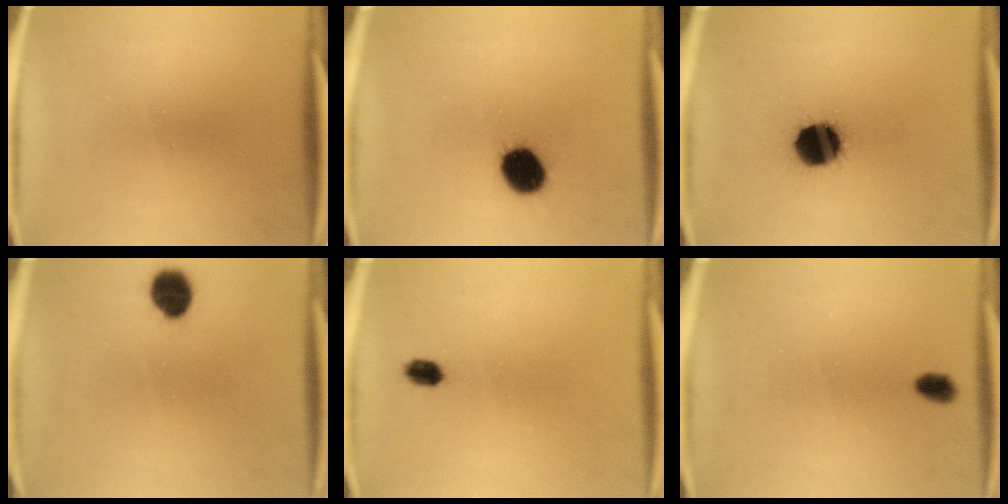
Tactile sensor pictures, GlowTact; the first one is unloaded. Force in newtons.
{"total": 10.1}
{"total": 13.4}
{"total": 7.0}
{"total": 2.4}
{"total": 2.7}